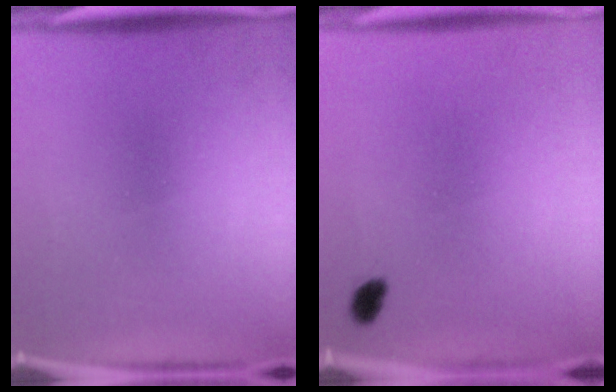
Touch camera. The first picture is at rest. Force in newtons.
{"total": 1.8}